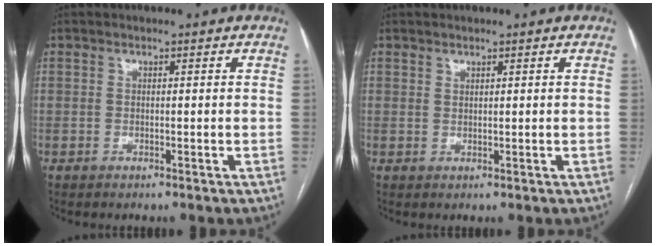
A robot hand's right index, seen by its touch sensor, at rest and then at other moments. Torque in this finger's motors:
{"motor_torque": [-0.11, -0.10, 0.04, 0.00]}